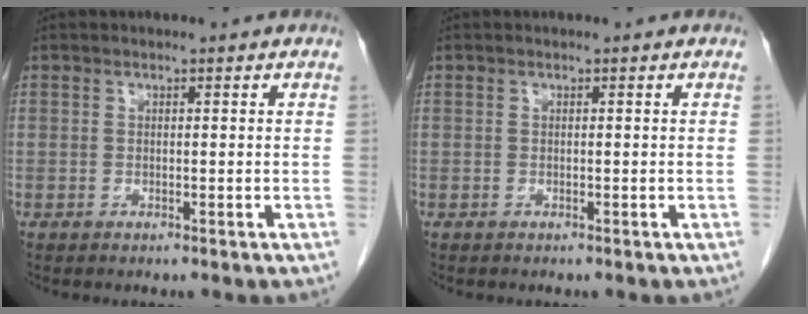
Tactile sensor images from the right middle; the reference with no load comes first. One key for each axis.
{"total": 0.0}